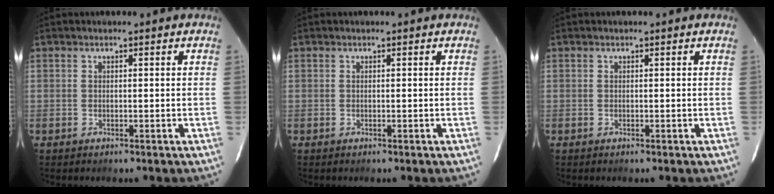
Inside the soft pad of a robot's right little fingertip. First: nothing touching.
{"total": 0.0}
{"total": 0.0}